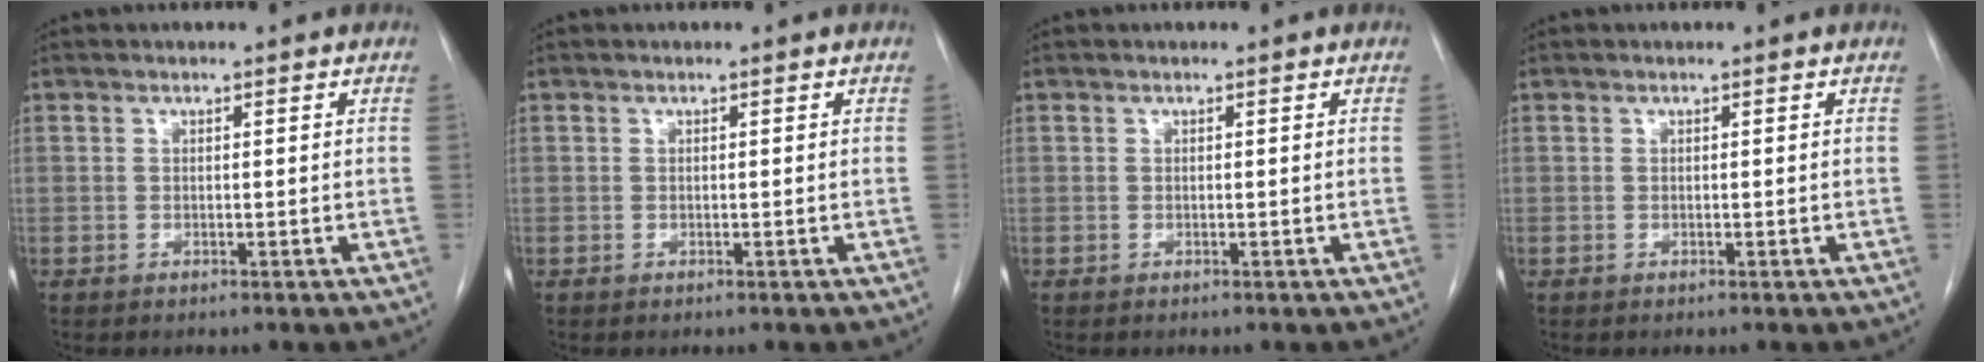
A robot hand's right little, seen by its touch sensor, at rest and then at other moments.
{"total": 0.0}
{"total": 0.0}
{"total": 0.0}